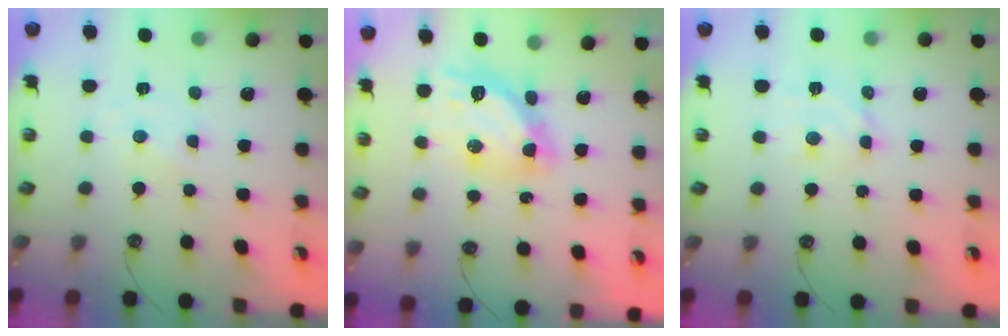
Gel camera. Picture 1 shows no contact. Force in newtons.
{"total": 13.2, "press": 13.1, "slide": 1.6}
{"total": 6.8, "press": 6.8, "slide": 0.3}